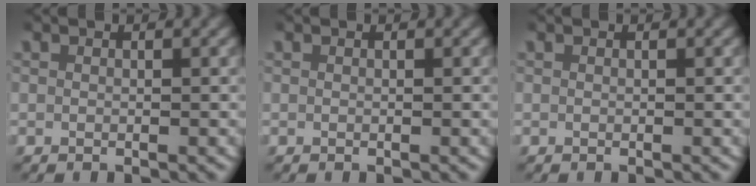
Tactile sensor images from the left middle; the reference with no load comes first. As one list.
[{"total": 0.0}, {"total": 0.0}]